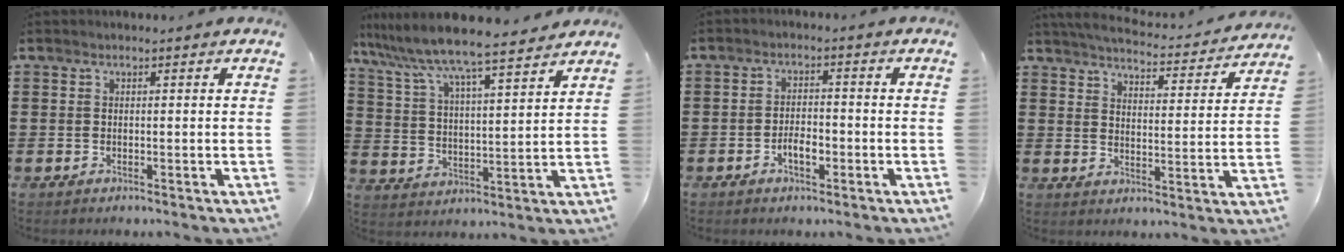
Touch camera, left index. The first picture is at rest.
{"total": 7.4, "force": [6.9, -0.3, 2.7], "torque": [-0.082, -0.047, 0.114]}
{"total": 3.4, "force": [-1.4, 1.5, 2.7], "torque": [-0.049, 0.006, -0.026]}
{"total": 5.2, "force": [5.0, 0.0, 1.2], "torque": [-0.041, -0.040, 0.084]}